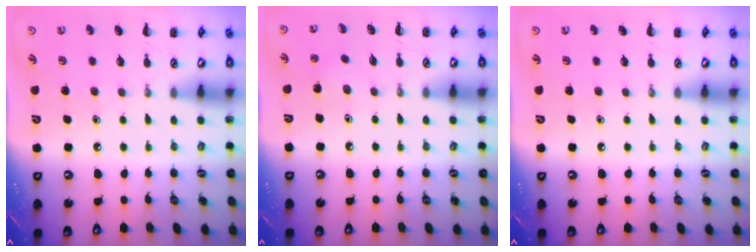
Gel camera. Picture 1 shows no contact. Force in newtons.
{"total": 3.3, "press": 3.1, "slide": 1.0}
{"total": 0.0}